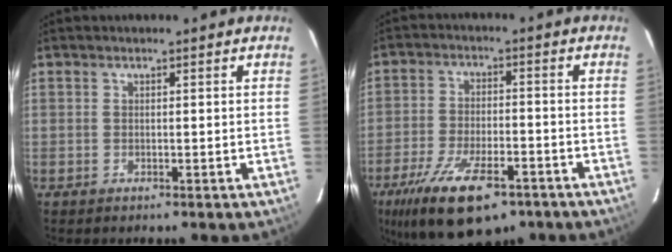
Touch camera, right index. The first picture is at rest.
{"total": 17.5, "force": [-11.1, 7.0, 11.5], "torque": [-0.238, -0.035, -0.182]}